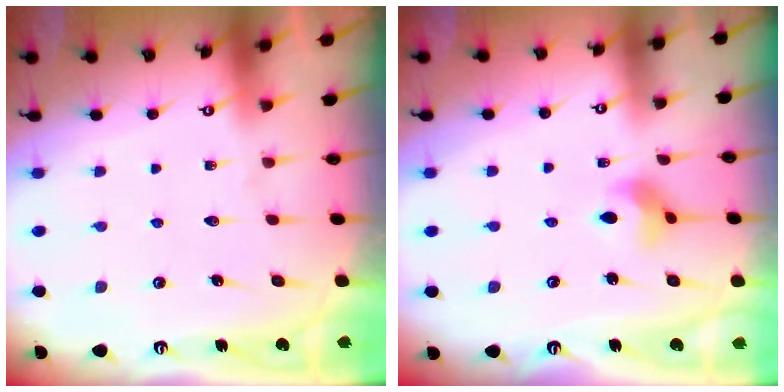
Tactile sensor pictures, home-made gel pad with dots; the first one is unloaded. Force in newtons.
{"total": 5.5, "press": 5.5, "slide": 0.7}